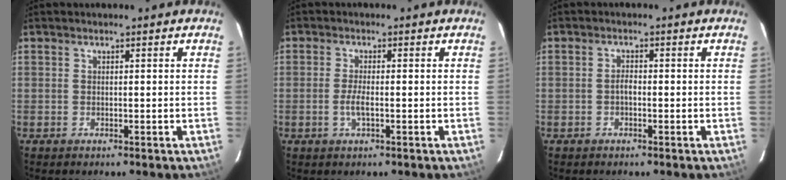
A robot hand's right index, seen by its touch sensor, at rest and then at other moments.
{"total": 2.5, "force": [-0.8, 0.5, 2.3], "torque": [-0.048, -0.005, -0.014]}
{"total": 1.3, "force": [-0.5, 0.6, 1.0], "torque": [-0.020, 0.006, -0.010]}